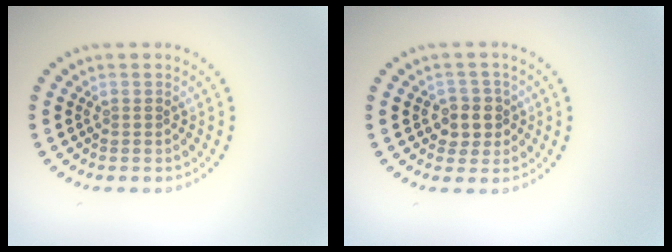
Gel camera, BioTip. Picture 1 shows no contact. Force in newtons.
{"total": 2.7, "press": 2.5, "slide": 1.0}